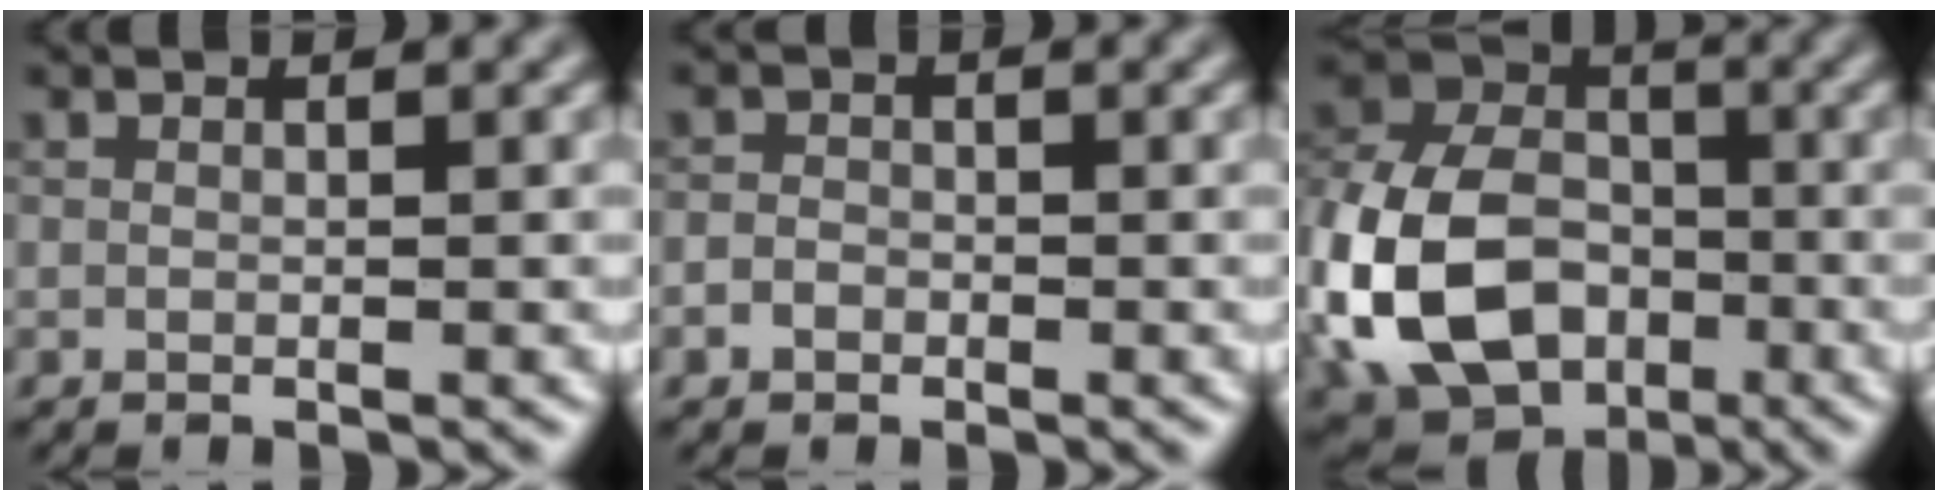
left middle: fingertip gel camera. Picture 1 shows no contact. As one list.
[{"total": 1.2, "force": [-0.6, 1.0, 0.4], "torque": [0.002, 0.001, -0.017]}, {"total": 15.2, "force": [-4.4, 11.0, 9.5], "torque": [-0.222, -0.014, -0.086]}]